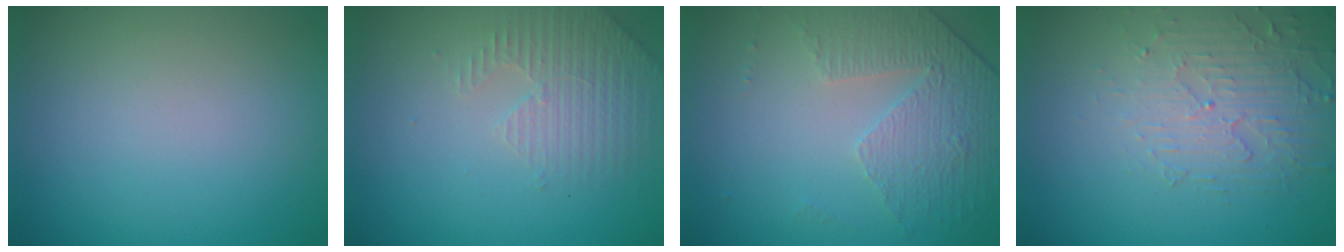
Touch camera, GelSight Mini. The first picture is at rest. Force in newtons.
{"total": 3.1, "press": 3.1, "slide": 0.7}
{"total": 4.7, "press": 3.1, "slide": 3.6}
{"total": 3.8, "press": 3.4, "slide": 1.8}